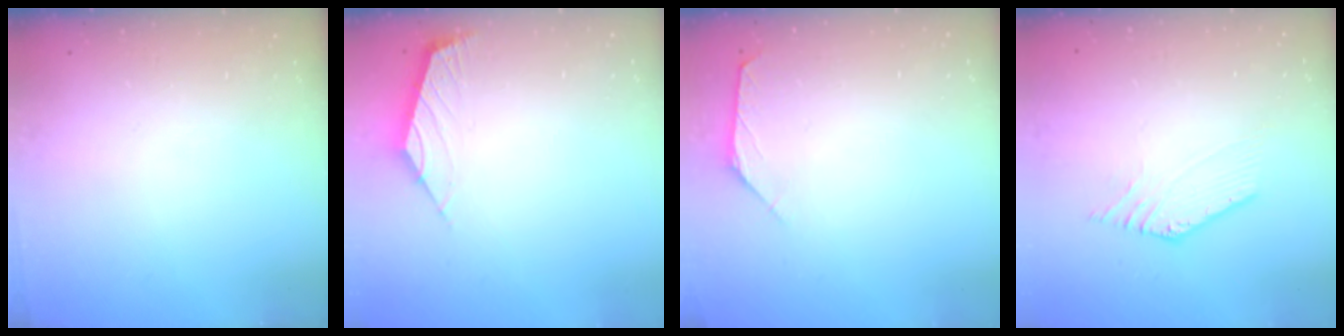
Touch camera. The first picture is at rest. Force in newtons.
{"total": 2.6, "press": 2.5, "slide": 0.6}
{"total": 1.6, "press": 1.5, "slide": 0.4}
{"total": 0.6, "press": 0.5, "slide": 0.3}